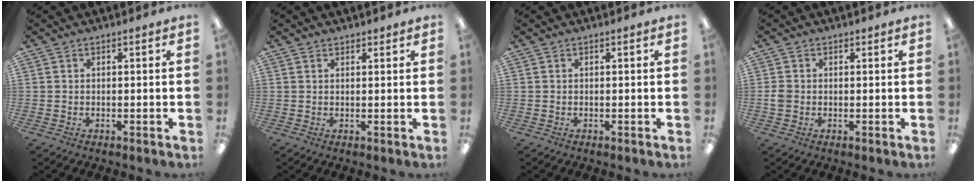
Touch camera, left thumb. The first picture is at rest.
{"total": 1.2, "force": [1.0, 0.6, 0.1], "torque": [-0.003, -0.001, 0.021]}
{"total": 0.0}
{"total": 2.1, "force": [-0.1, 1.9, 1.0], "torque": [-0.017, 0.005, -0.003]}